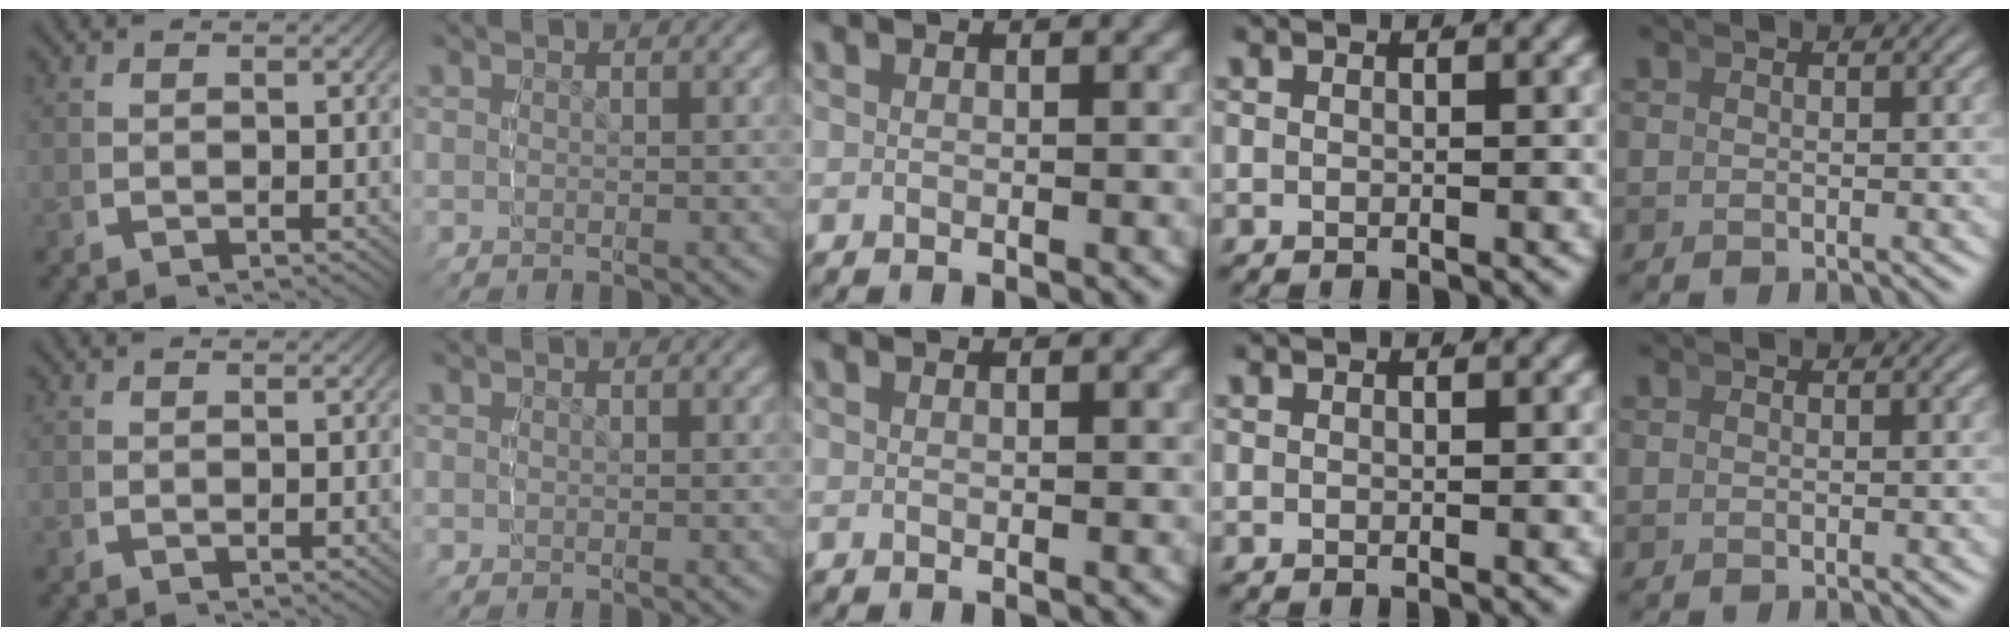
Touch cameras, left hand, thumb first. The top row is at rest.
{}